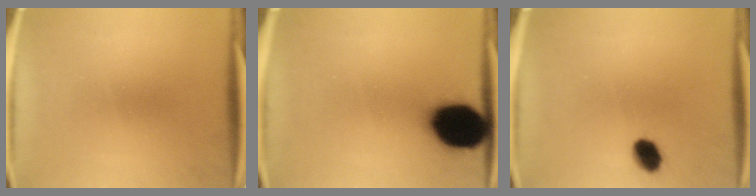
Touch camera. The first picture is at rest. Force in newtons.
{"total": 18.4}
{"total": 4.9}